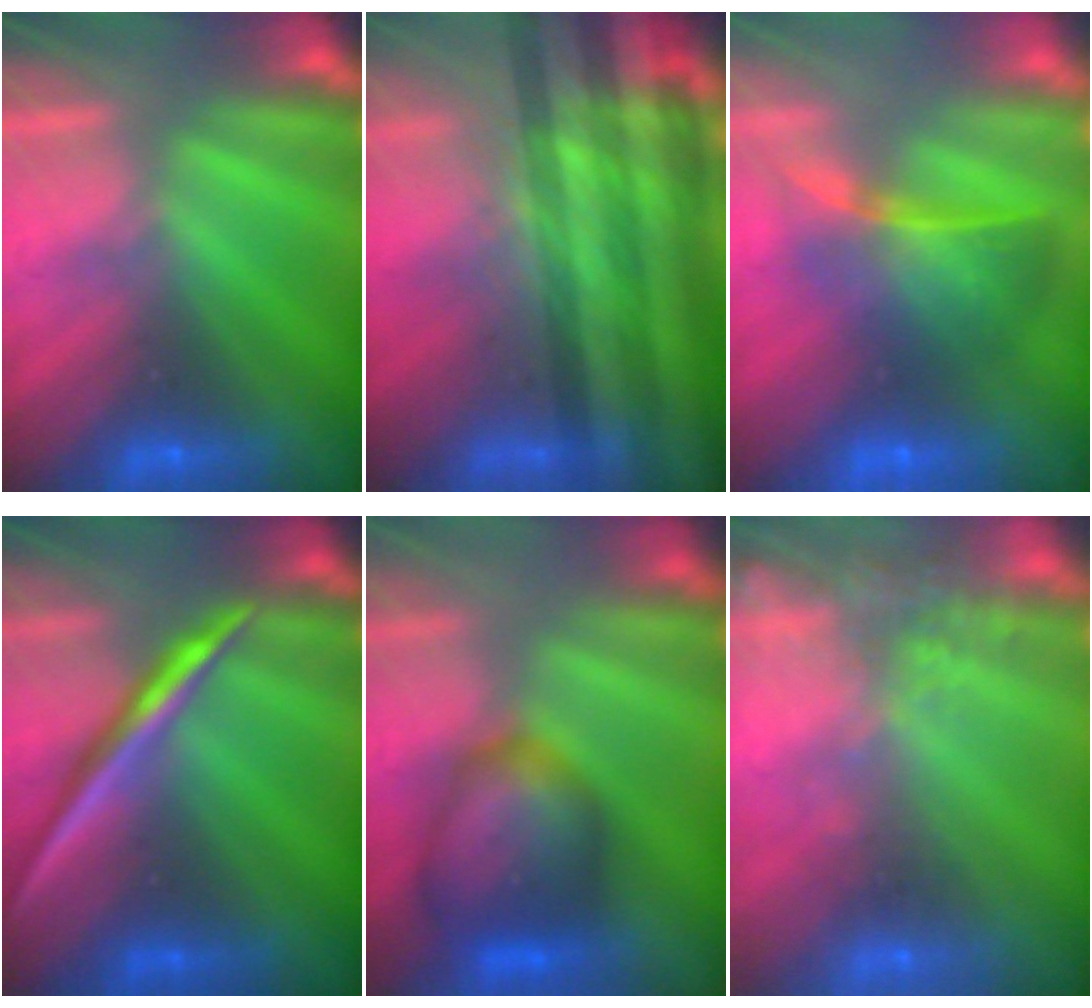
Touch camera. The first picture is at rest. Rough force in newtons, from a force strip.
{"total": 6.3}
{"total": 7.7}
{"total": 2.2}
{"total": 5.9}
{"total": 8.5}